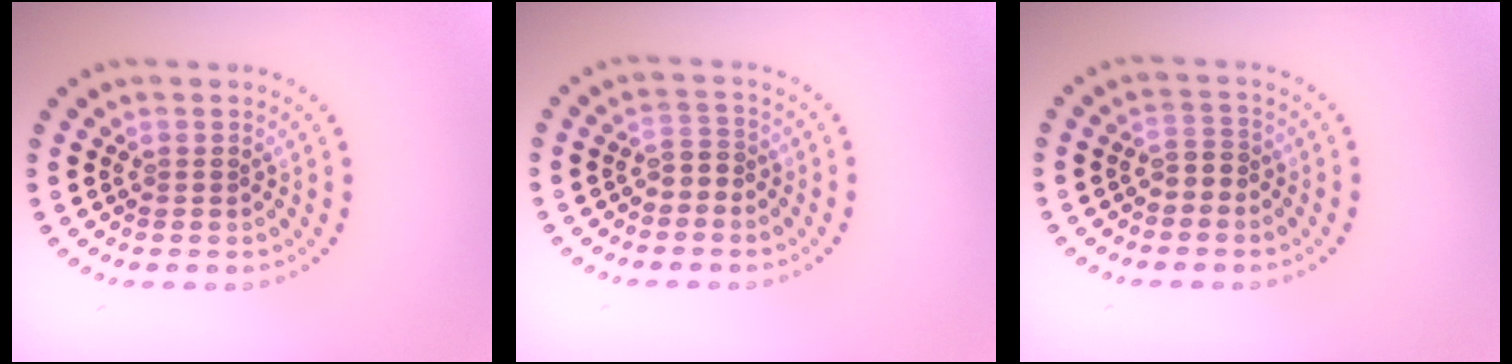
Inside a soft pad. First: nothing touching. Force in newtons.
{"total": 1.6, "press": 1.3, "slide": 0.8}
{"total": 1.6, "press": 1.4, "slide": 0.7}